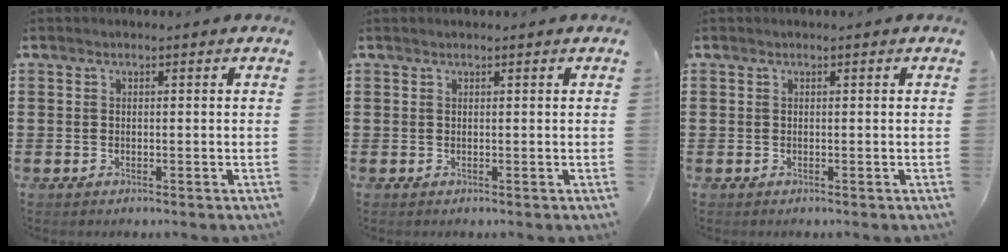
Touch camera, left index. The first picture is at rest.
{"total": 0.0}
{"total": 0.0}